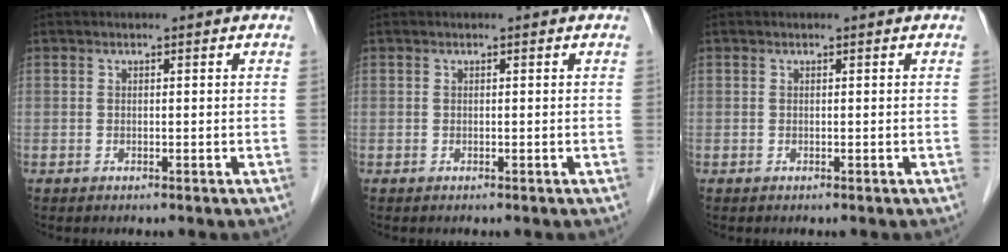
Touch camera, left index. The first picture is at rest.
{"total": 0.0}
{"total": 0.0}